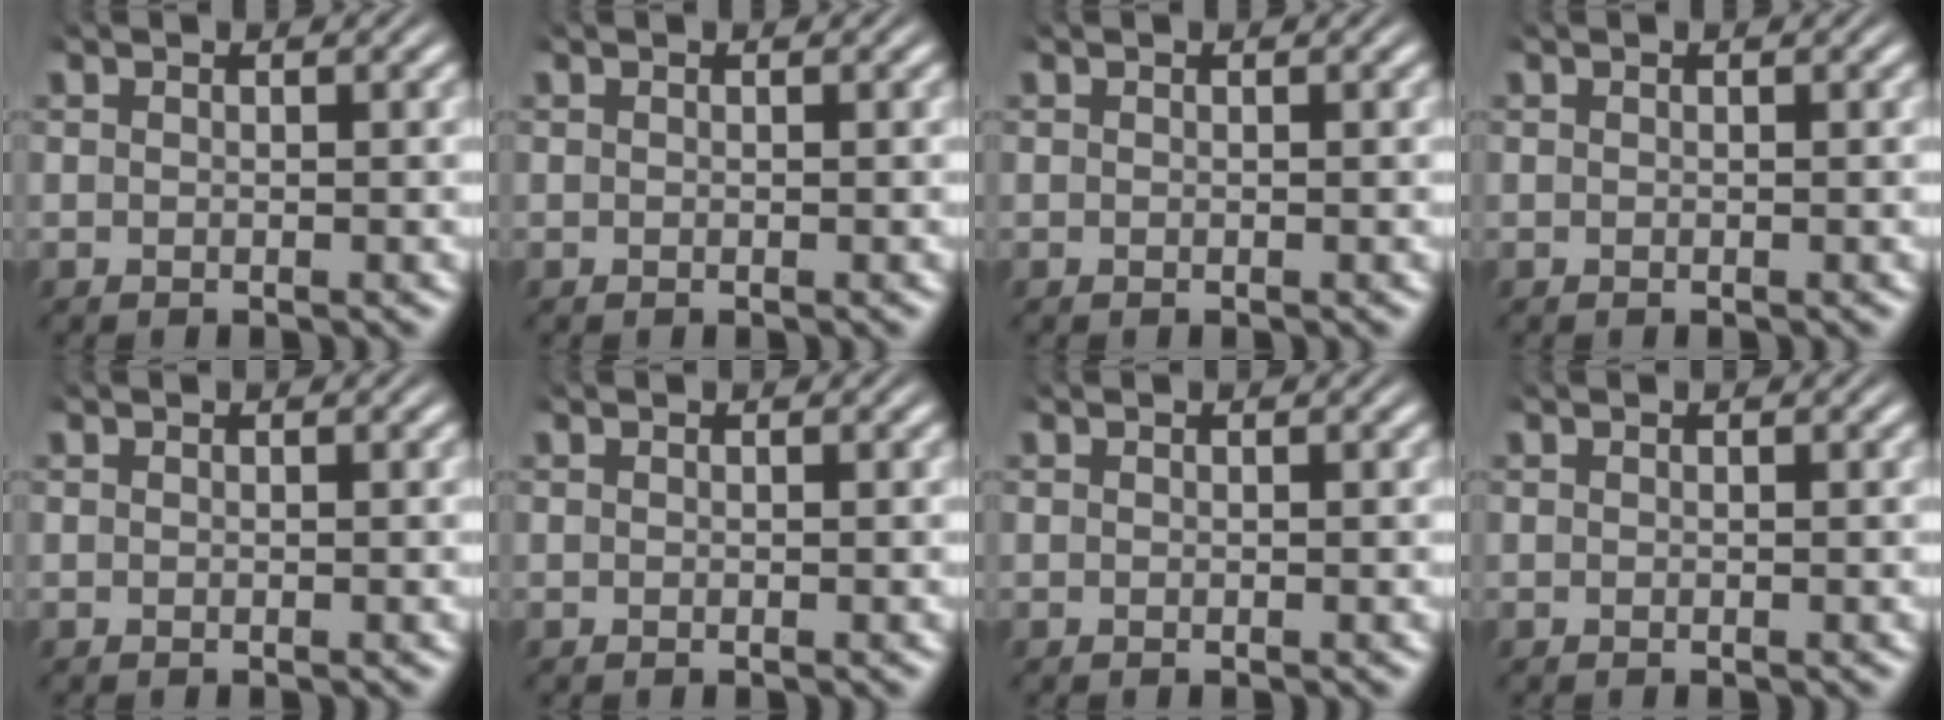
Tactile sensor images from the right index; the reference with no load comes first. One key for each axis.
{"total": 0.0}
{"total": 0.0}
{"total": 0.0}
{"total": 0.0}
{"total": 0.0}
{"total": 0.0}
{"total": 0.0}